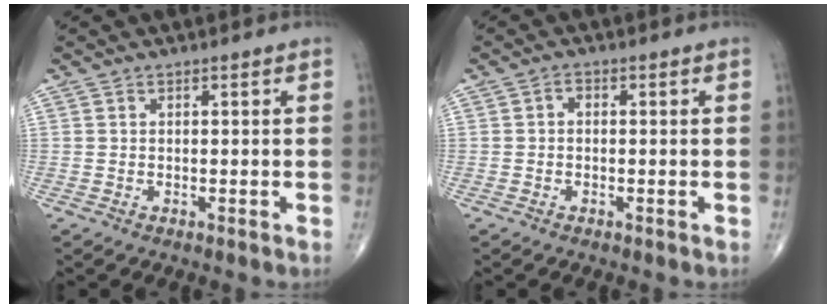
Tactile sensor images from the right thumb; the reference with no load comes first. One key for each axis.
{"total": 1.4, "fx": -0.1, "fy": 1.0, "fz": 0.9, "tx": -0.008, "ty": 0.005, "tz": -0.007}